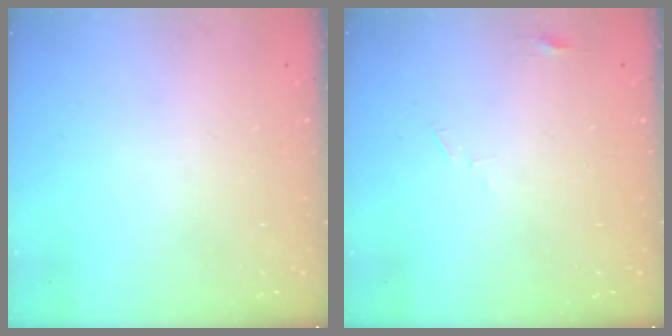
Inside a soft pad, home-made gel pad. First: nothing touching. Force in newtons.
{"total": 2.9, "press": 2.9, "slide": 0.2}